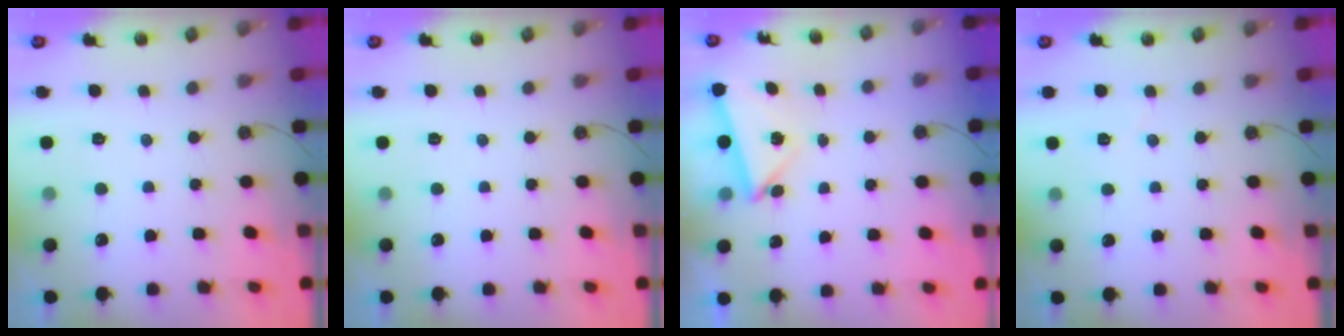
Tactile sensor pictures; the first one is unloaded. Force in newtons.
{"total": 0.0}
{"total": 4.4, "press": 4.2, "slide": 1.1}
{"total": 3.7, "press": 3.5, "slide": 1.3}